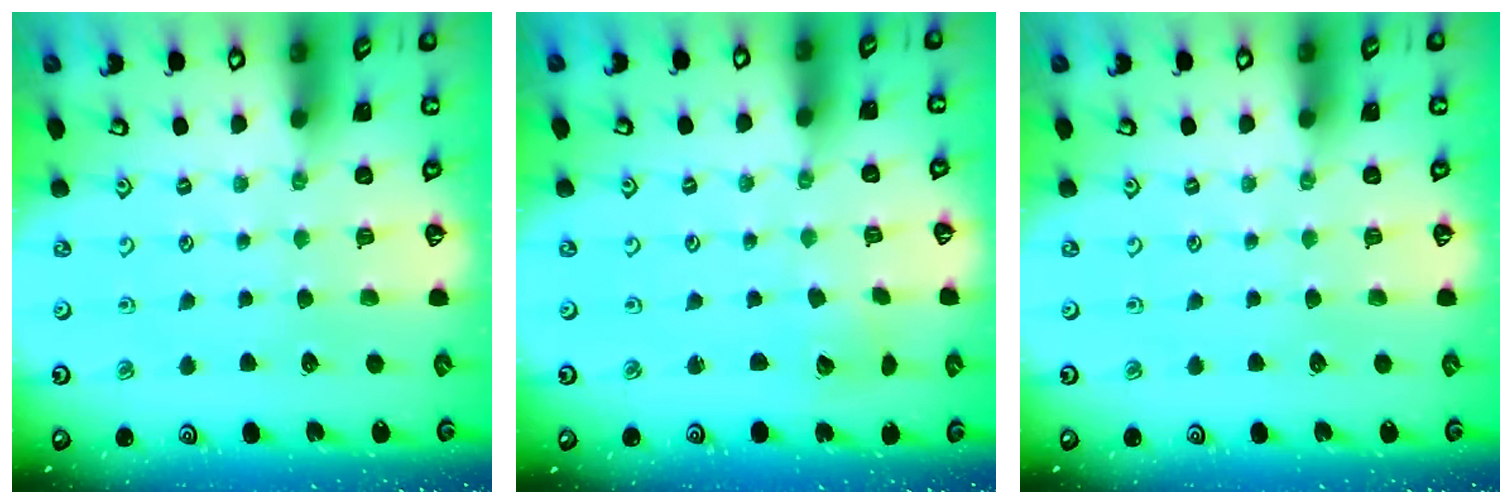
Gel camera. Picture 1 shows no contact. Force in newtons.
{"total": 2.0, "press": 2.0, "slide": 0.2}
{"total": 0.0}